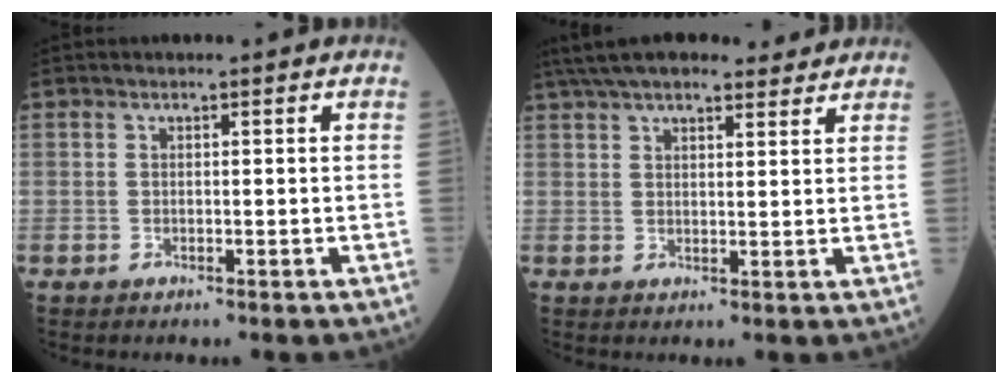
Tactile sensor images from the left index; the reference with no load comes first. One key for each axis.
{"total": 15.2, "fx": 12.9, "fy": 3.9, "fz": 6.9, "tx": -0.121, "ty": 0.051, "tz": 0.192}